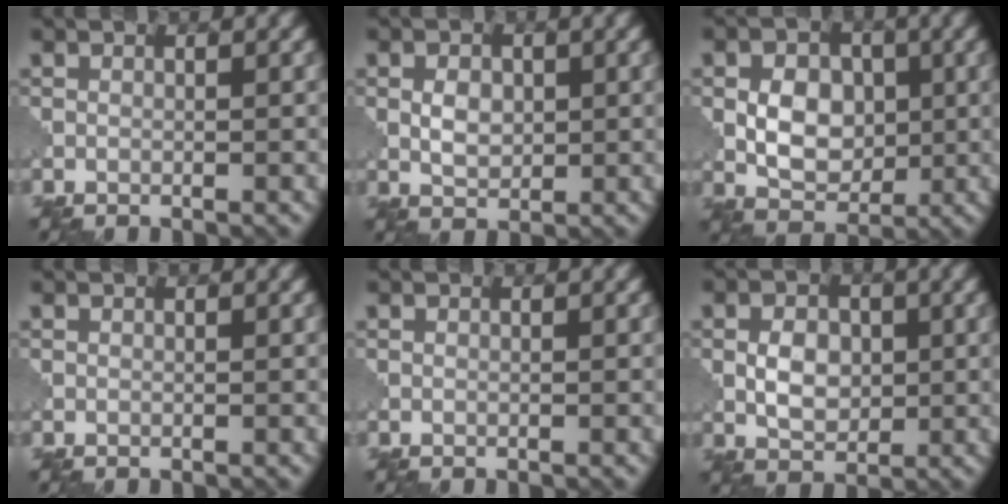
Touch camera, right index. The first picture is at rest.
{"total": 2.4, "force": [0.2, 1.7, 1.7], "torque": [-0.031, 0.002, 0.002]}
{"total": 5.0, "force": [0.0, 3.6, 3.5], "torque": [-0.053, -0.001, 0.000]}
{"total": 0.0}
{"total": 0.0}
{"total": 3.5, "force": [0.0, 2.4, 2.5], "torque": [-0.047, 0.001, -0.003]}